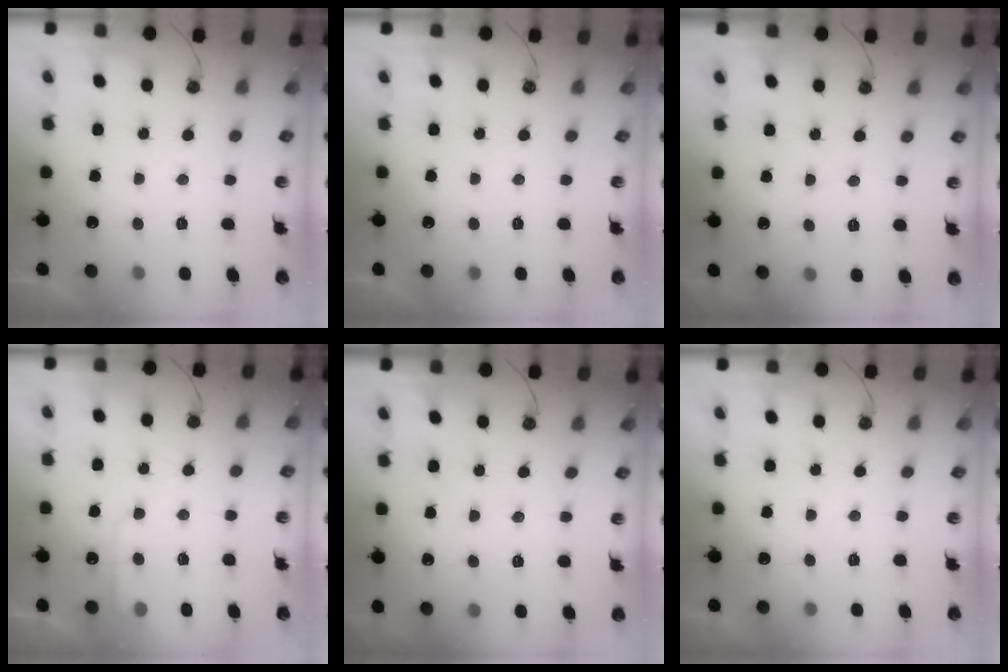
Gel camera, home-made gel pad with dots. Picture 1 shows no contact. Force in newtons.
{"total": 0.0}
{"total": 5.3, "press": 5.2, "slide": 0.7}
{"total": 5.4, "press": 5.4, "slide": 0.6}
{"total": 3.2, "press": 3.2, "slide": 0.5}
{"total": 2.6, "press": 2.6, "slide": 0.5}